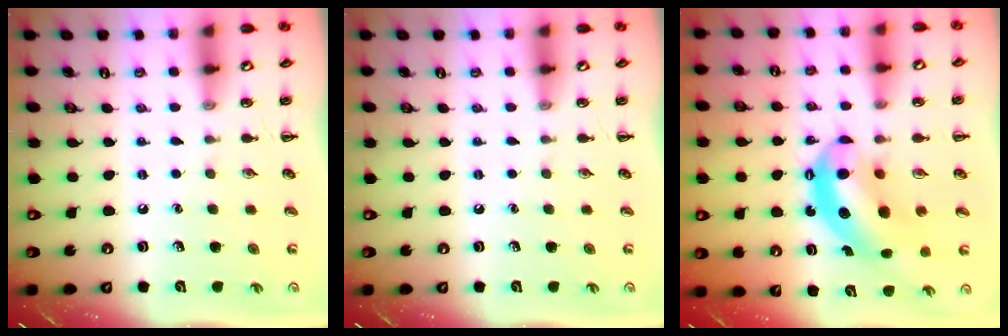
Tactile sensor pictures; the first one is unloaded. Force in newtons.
{"total": 0.0}
{"total": 10.3, "press": 9.9, "slide": 2.5}